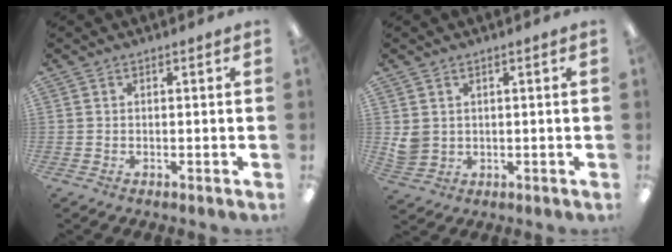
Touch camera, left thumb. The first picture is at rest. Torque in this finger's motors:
{"motor_torque": [0.57, 0.82, 0.70, -0.49, 0.01]}